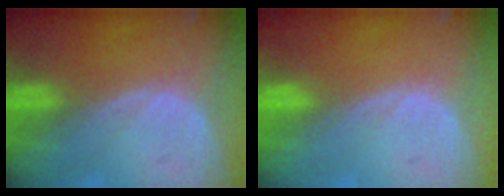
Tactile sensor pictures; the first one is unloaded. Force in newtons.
{"total": 0.0}